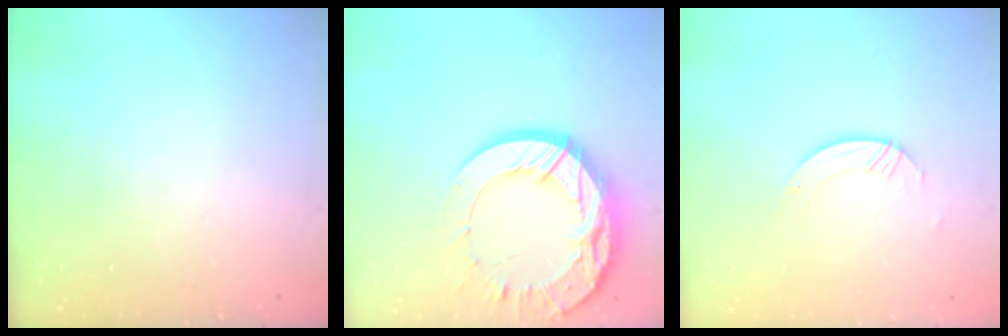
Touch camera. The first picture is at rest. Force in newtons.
{"total": 25.1, "press": 25.0, "slide": 2.3}
{"total": 3.1, "press": 3.1, "slide": 0.2}